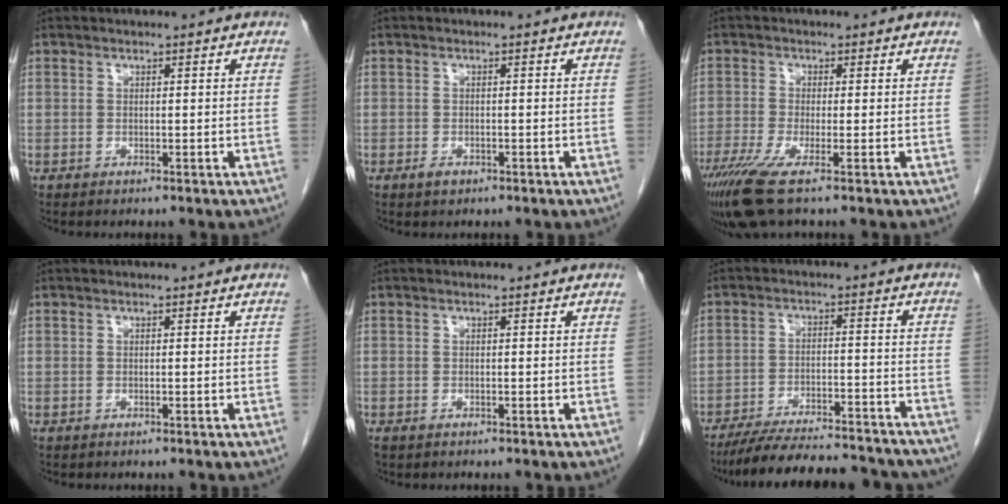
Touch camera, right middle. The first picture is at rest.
{"total": 1.3, "force": [-0.8, 0.7, 0.8], "torque": [-0.015, 0.000, -0.010]}
{"total": 6.7, "force": [-4.1, 0.4, 5.3], "torque": [-0.102, -0.021, -0.078]}
{"total": 0.0}
{"total": 0.6, "force": [-0.5, 0.3, 0.3], "torque": [-0.011, -0.001, -0.005]}
{"total": 20.9, "force": [-18.8, 3.5, 8.3], "torque": [-0.120, -0.009, -0.262]}